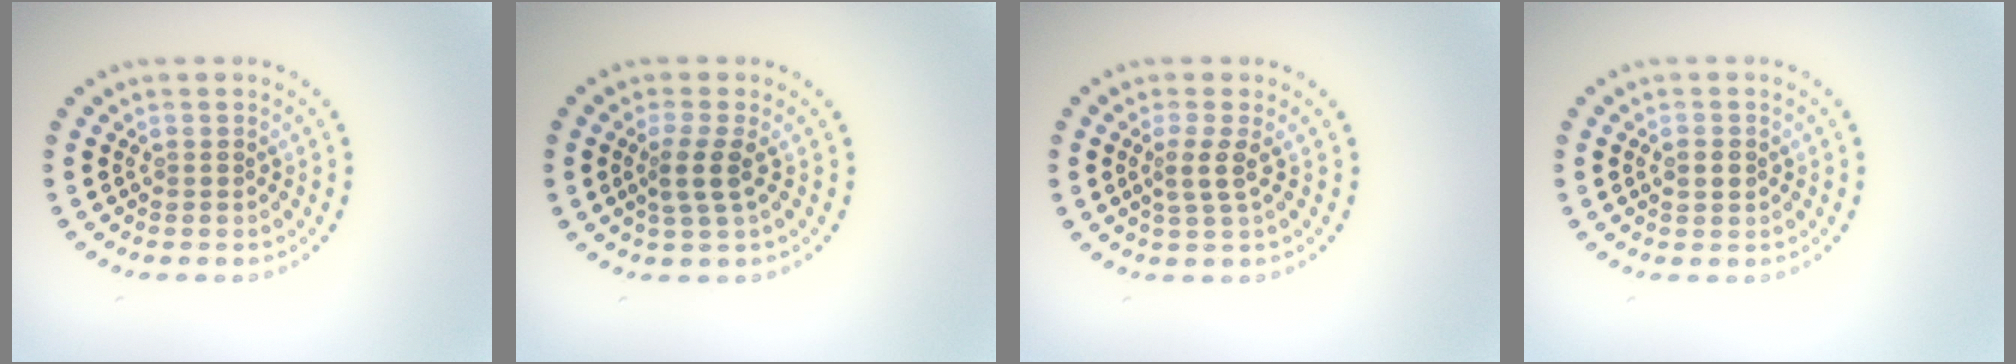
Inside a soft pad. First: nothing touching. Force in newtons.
{"total": 2.2, "press": 1.8, "slide": 1.3}
{"total": 1.7, "press": 1.3, "slide": 1.1}
{"total": 1.1, "press": 1.1, "slide": 0.1}